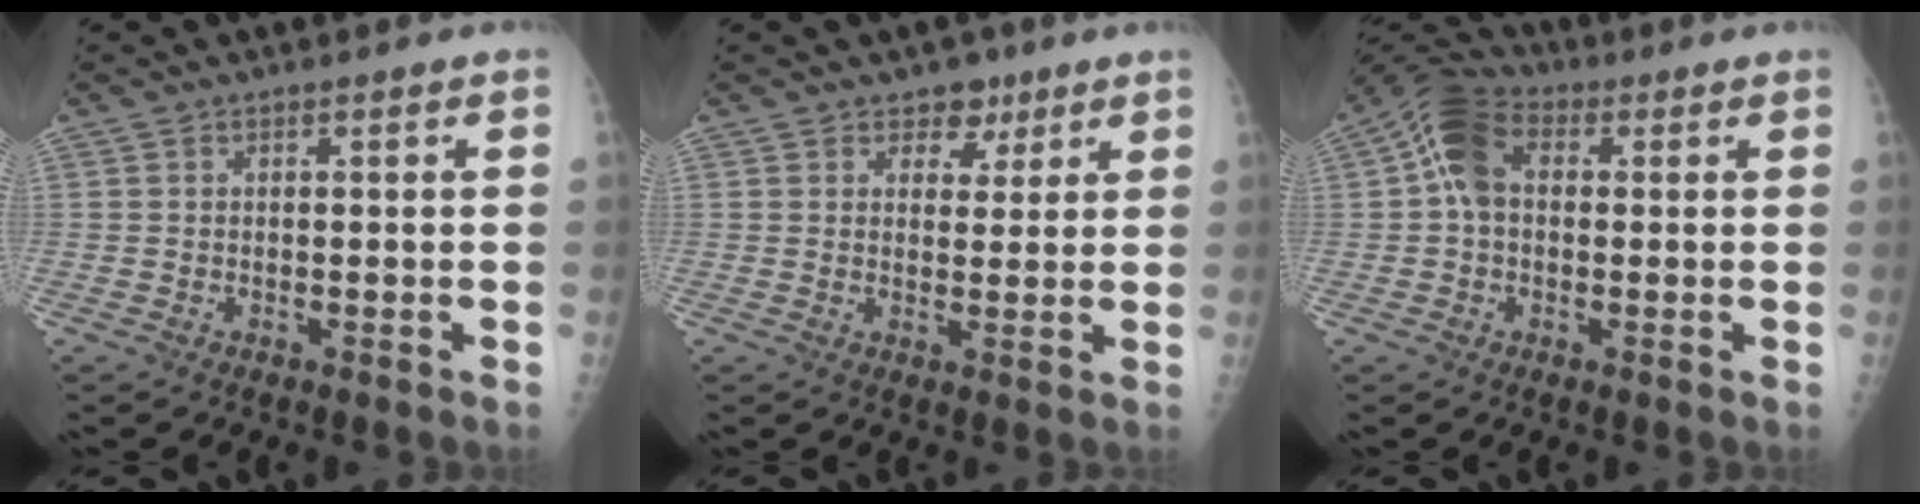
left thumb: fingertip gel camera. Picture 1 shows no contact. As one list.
[{"total": 4.5, "force": [2.8, 3.2, 1.4], "torque": [0.012, -0.012, 0.039]}, {"total": 9.1, "force": [1.2, 6.5, 6.2], "torque": [-0.110, 0.026, 0.009]}]